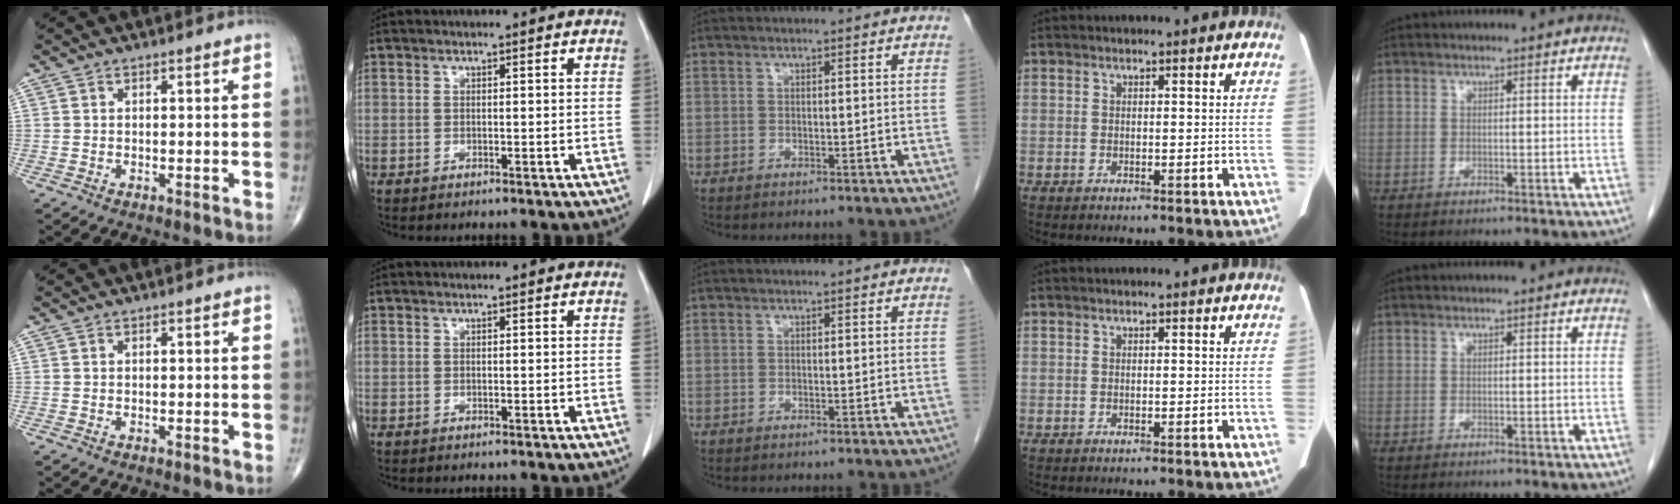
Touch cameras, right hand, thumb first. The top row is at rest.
{}